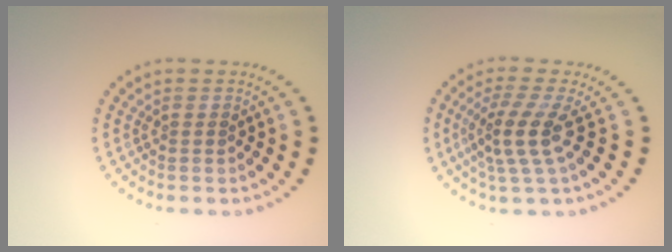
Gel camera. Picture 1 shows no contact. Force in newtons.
{"total": 3.5, "press": 2.6, "slide": 2.3}